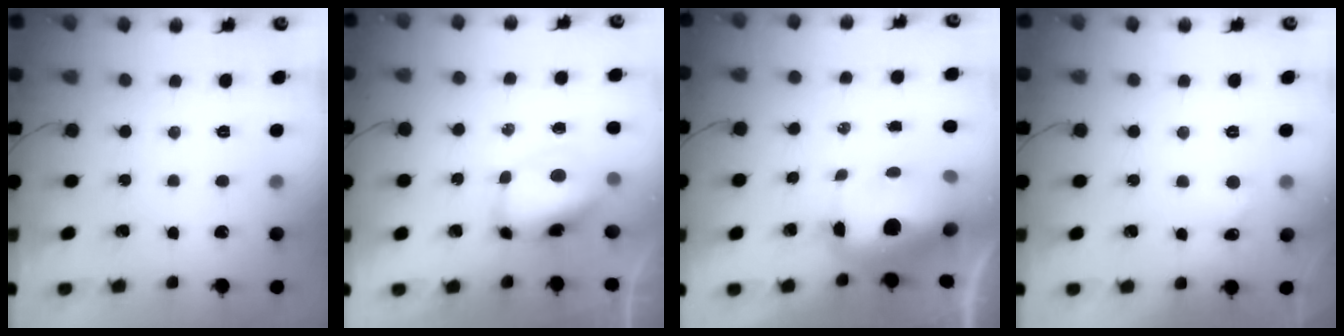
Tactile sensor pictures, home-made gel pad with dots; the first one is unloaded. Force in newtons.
{"total": 8.3, "press": 8.2, "slide": 1.2}
{"total": 16.6, "press": 14.5, "slide": 8.2}
{"total": 4.3, "press": 4.1, "slide": 1.2}